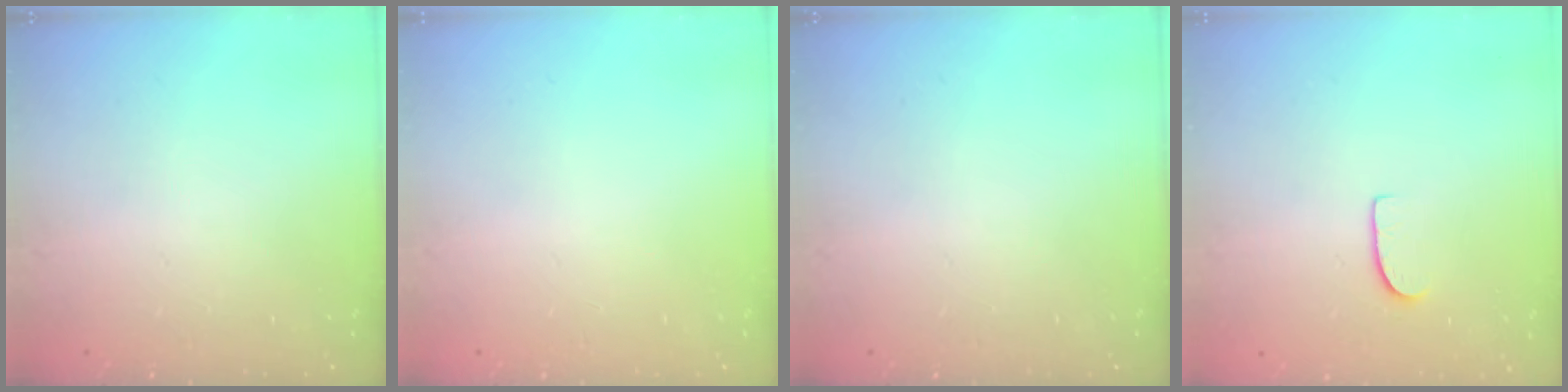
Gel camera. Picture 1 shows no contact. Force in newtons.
{"total": 0.0}
{"total": 0.0}
{"total": 6.1, "press": 6.1, "slide": 0.5}